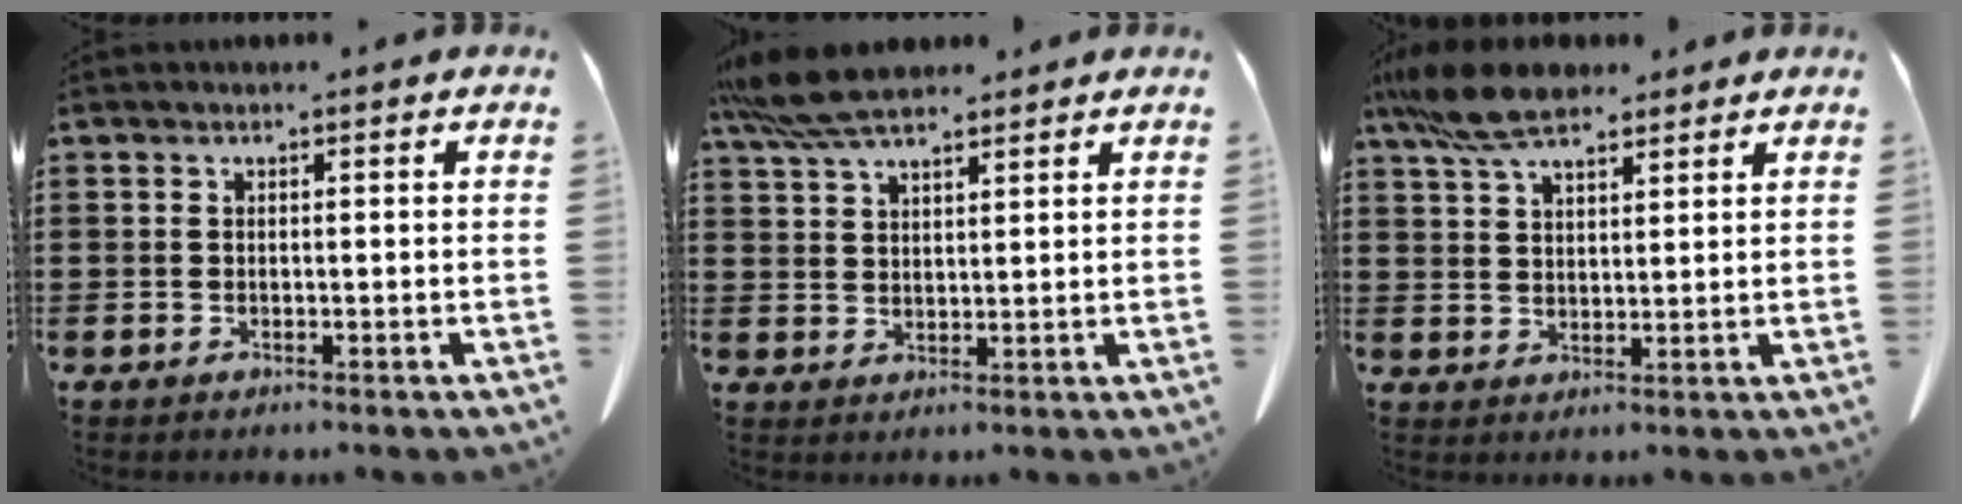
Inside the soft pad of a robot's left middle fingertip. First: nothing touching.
{"total": 7.5, "force": [6.1, 2.0, 3.8], "torque": [-0.091, -0.006, 0.117]}
{"total": 8.6, "force": [6.7, 2.8, 4.8], "torque": [-0.112, -0.006, 0.127]}